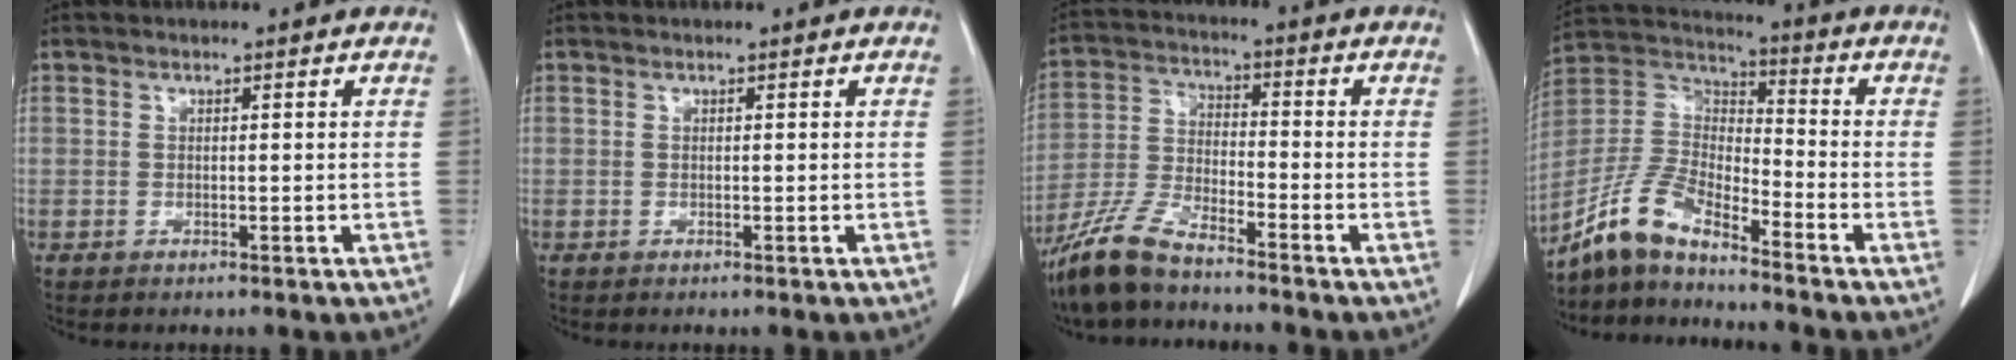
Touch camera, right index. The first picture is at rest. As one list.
[{"total": 0.0}, {"total": 9.4, "force": [-7.7, 1.8, 5.1], "torque": [-0.116, -0.018, -0.156]}, {"total": 10.3, "force": [-8.7, 2.0, 5.1], "torque": [-0.125, 0.014, -0.175]}]